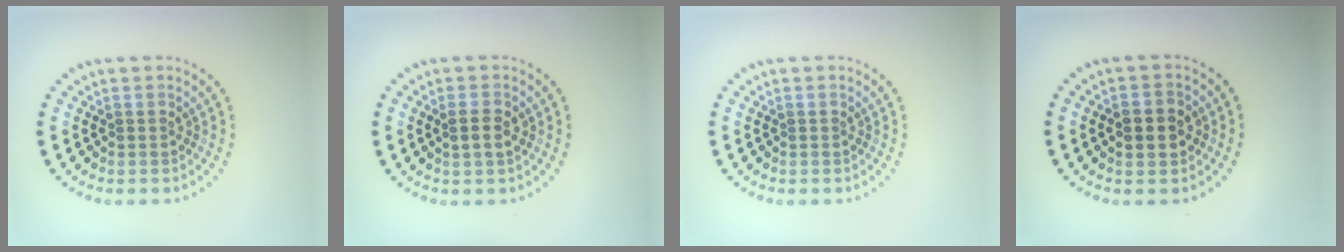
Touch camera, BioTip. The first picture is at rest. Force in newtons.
{"total": 2.0, "press": 2.0, "slide": 0.4}
{"total": 0.0}
{"total": 2.8, "press": 2.8, "slide": 0.2}